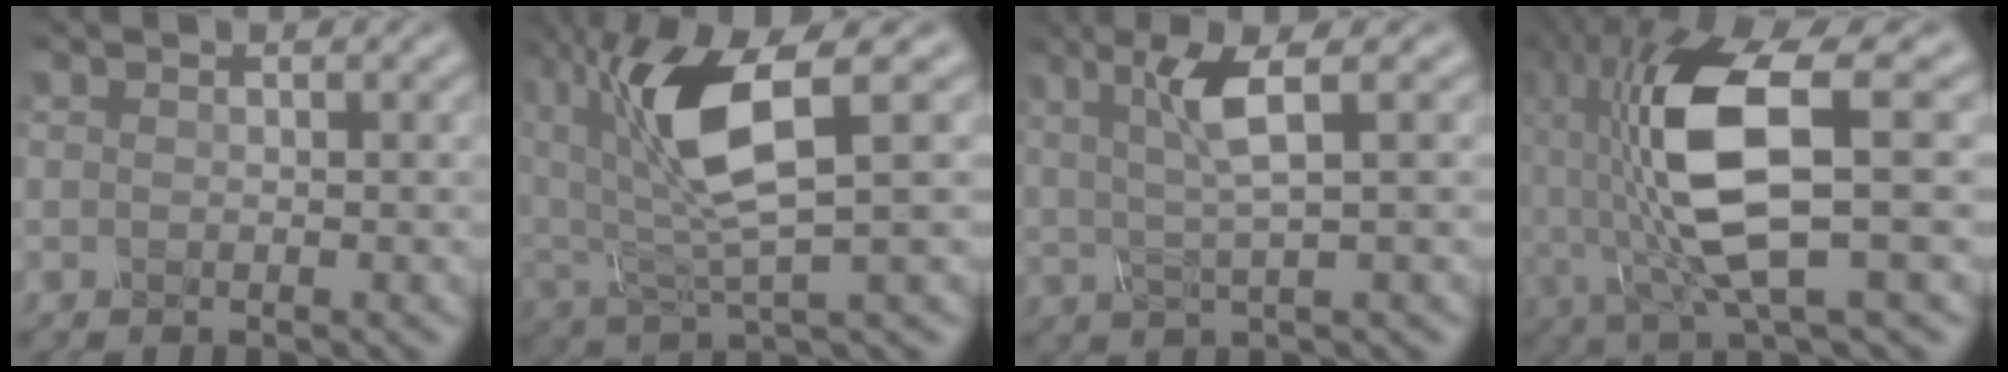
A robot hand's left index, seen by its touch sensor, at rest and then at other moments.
{"total": 6.8, "force": [2.5, 1.7, 6.1], "torque": [-0.139, 0.005, 0.054]}
{"total": 3.4, "force": [1.4, -0.1, 3.1], "torque": [-0.074, 0.005, 0.037]}
{"total": 10.4, "force": [0.2, 2.8, 10.0], "torque": [-0.222, 0.008, 0.015]}